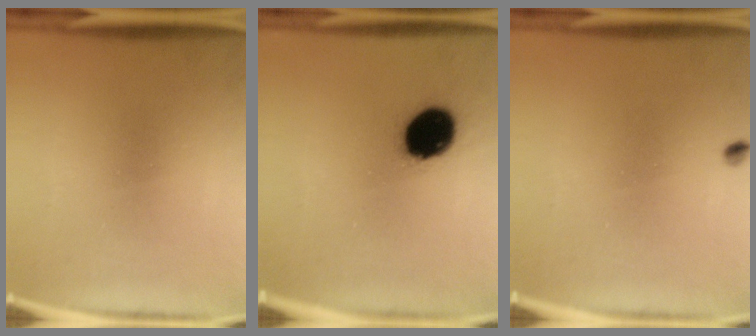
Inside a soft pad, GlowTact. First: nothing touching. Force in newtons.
{"total": 14.8}
{"total": 1.0}